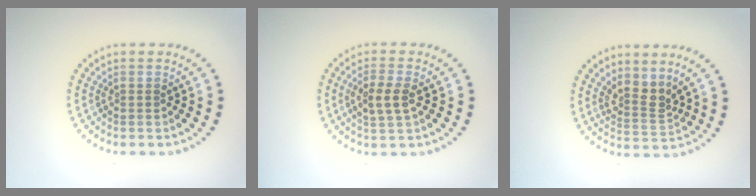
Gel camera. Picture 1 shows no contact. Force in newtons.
{"total": 2.7, "press": 2.6, "slide": 0.7}
{"total": 2.5, "press": 1.9, "slide": 1.7}